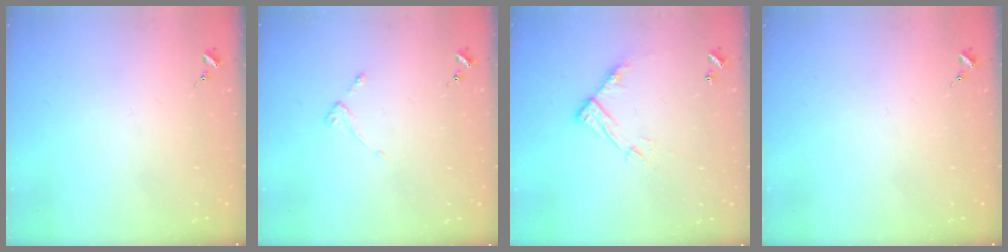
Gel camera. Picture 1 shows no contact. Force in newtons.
{"total": 2.6, "press": 2.6, "slide": 0.5}
{"total": 11.1, "press": 11.0, "slide": 0.5}
{"total": 0.0}